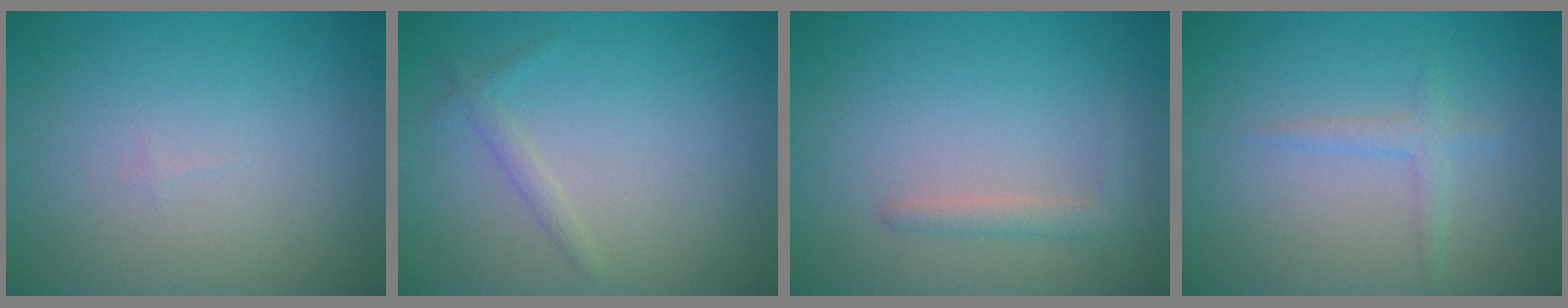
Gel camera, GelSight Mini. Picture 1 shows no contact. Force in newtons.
{"total": 1.1, "press": 1.1, "slide": 0.0}
{"total": 1.6, "press": 1.6, "slide": 0.1}
{"total": 1.4, "press": 1.4, "slide": 0.1}